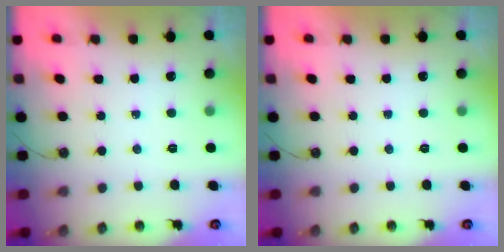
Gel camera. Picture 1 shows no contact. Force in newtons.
{"total": 0.0}